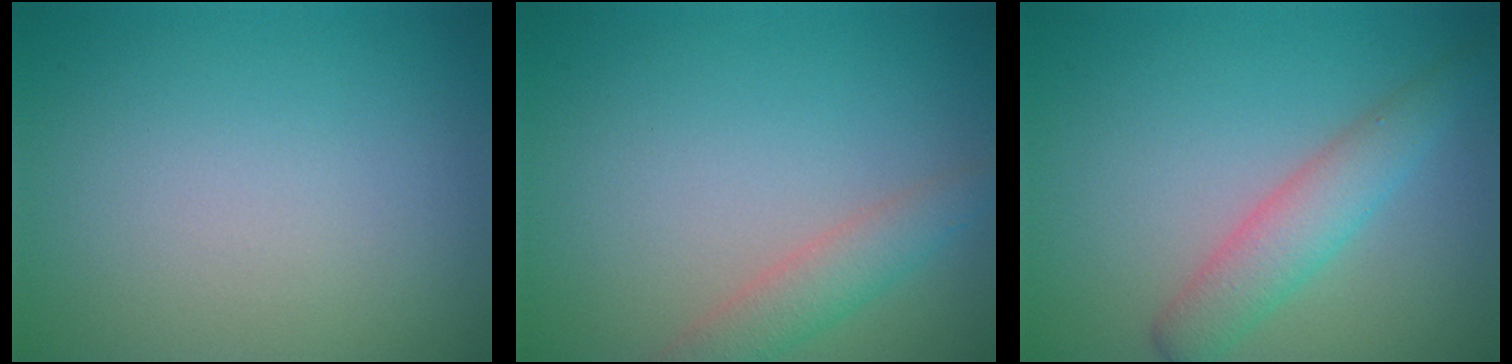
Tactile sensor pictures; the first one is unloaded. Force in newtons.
{"total": 2.5, "press": 2.5, "slide": 0.2}
{"total": 3.2, "press": 3.2, "slide": 0.3}